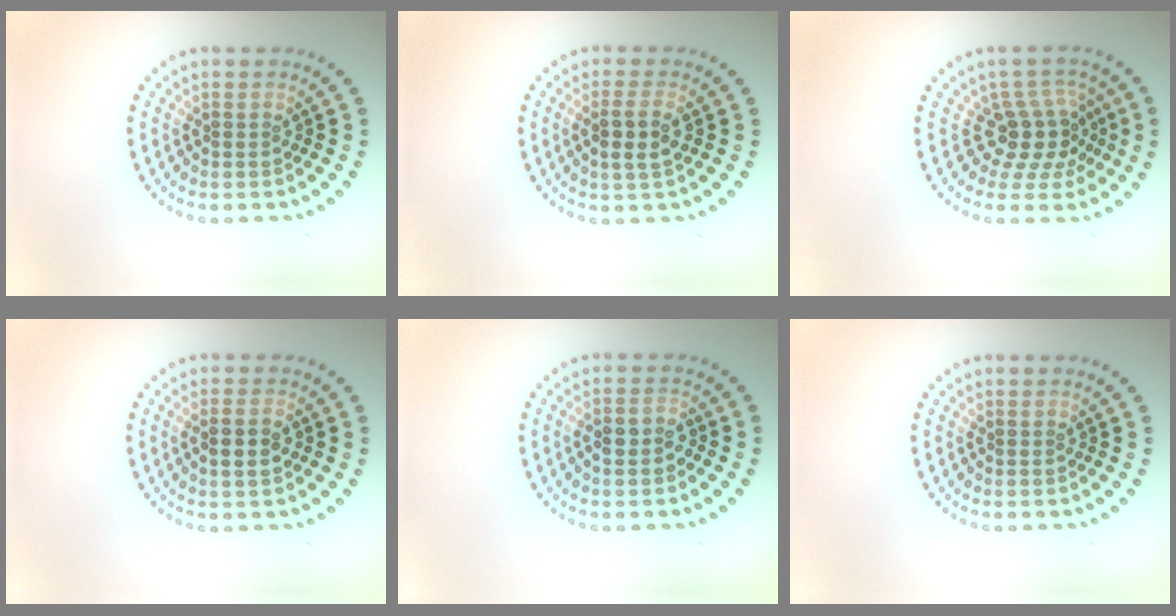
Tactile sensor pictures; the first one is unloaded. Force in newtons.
{"total": 2.4, "press": 2.1, "slide": 1.0}
{"total": 3.7, "press": 2.6, "slide": 2.5}
{"total": 2.3, "press": 2.2, "slide": 0.5}
{"total": 2.0, "press": 1.9, "slide": 0.8}
{"total": 0.0}